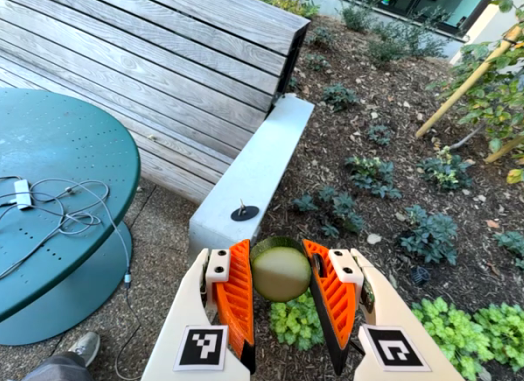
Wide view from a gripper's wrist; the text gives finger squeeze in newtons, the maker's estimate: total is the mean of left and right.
{"total": 11.2, "left": 11.1, "right": 11.4}